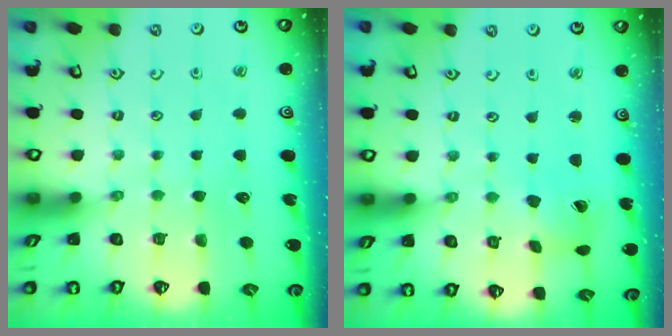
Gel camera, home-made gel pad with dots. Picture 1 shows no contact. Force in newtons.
{"total": 2.8, "press": 2.8, "slide": 0.4}